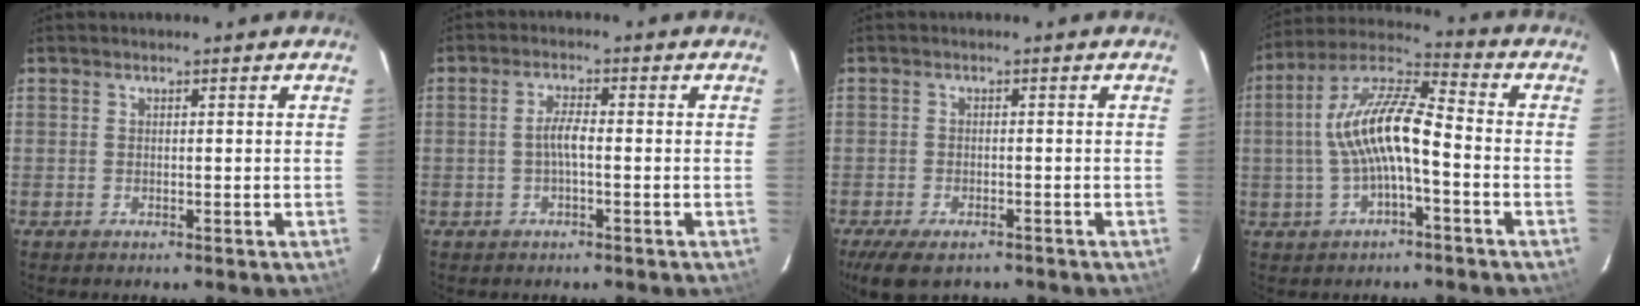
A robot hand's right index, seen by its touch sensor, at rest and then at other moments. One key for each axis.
{"total": 2.9, "fx": -0.6, "fy": 0.5, "fz": 2.7, "tx": -0.056, "ty": 0.006, "tz": -0.011}
{"total": 7.2, "fx": -5.2, "fy": 3.0, "fz": 4.0, "tx": -0.095, "ty": -0.024, "tz": -0.088}
{"total": 12.3, "fx": -1.9, "fy": 3.4, "fz": 11.7, "tx": -0.229, "ty": 0.020, "tz": -0.037}